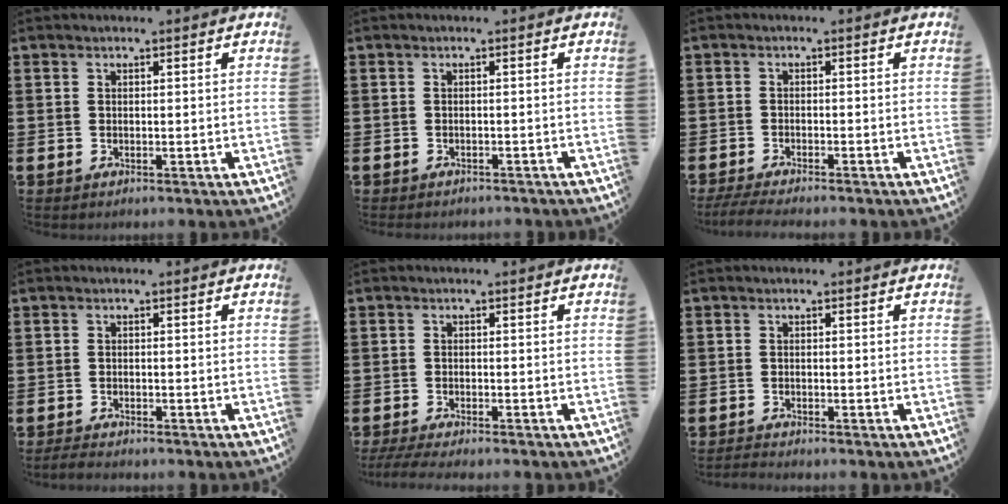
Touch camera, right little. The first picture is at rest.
{"total": 0.6, "force": [-0.6, 0.0, -0.1], "torque": [0.000, -0.001, -0.012]}
{"total": 1.8, "force": [-1.5, 0.1, 1.0], "torque": [-0.016, 0.003, -0.029]}
{"total": 1.1, "force": [-1.0, 0.1, 0.3], "torque": [-0.008, 0.002, -0.022]}
{"total": 1.7, "force": [-1.4, 0.1, 1.0], "torque": [-0.016, 0.001, -0.027]}
{"total": 0.8, "force": [-0.8, 0.0, 0.2], "torque": [-0.004, -0.002, -0.016]}